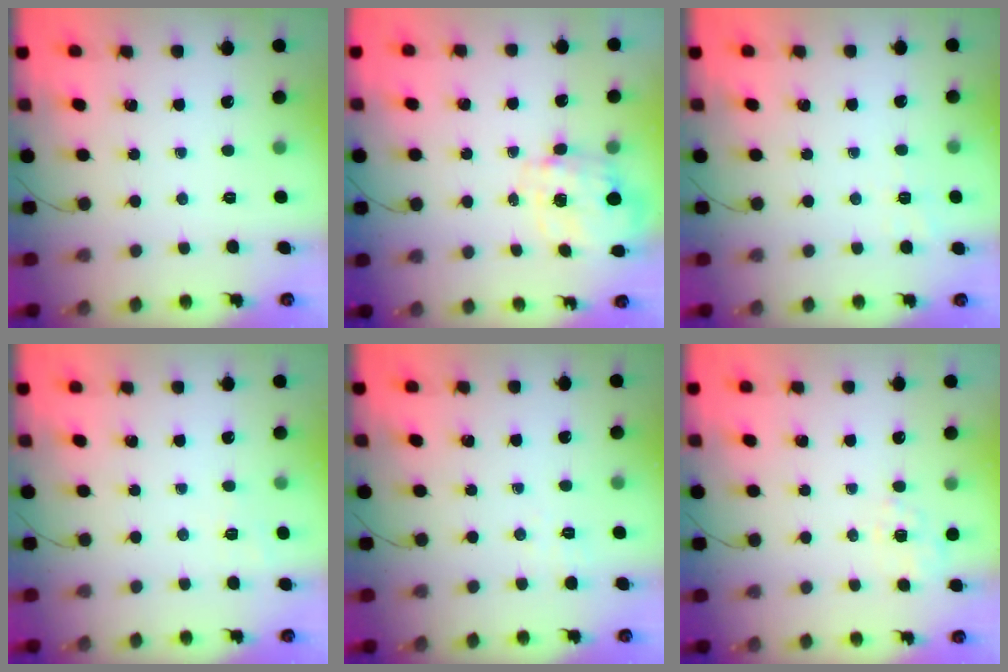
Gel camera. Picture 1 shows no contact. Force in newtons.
{"total": 2.7, "press": 2.6, "slide": 0.9}
{"total": 2.4, "press": 1.2, "slide": 2.0}
{"total": 4.7, "press": 4.2, "slide": 1.9}
{"total": 2.1, "press": 1.6, "slide": 1.4}
{"total": 2.5, "press": 1.8, "slide": 1.7}